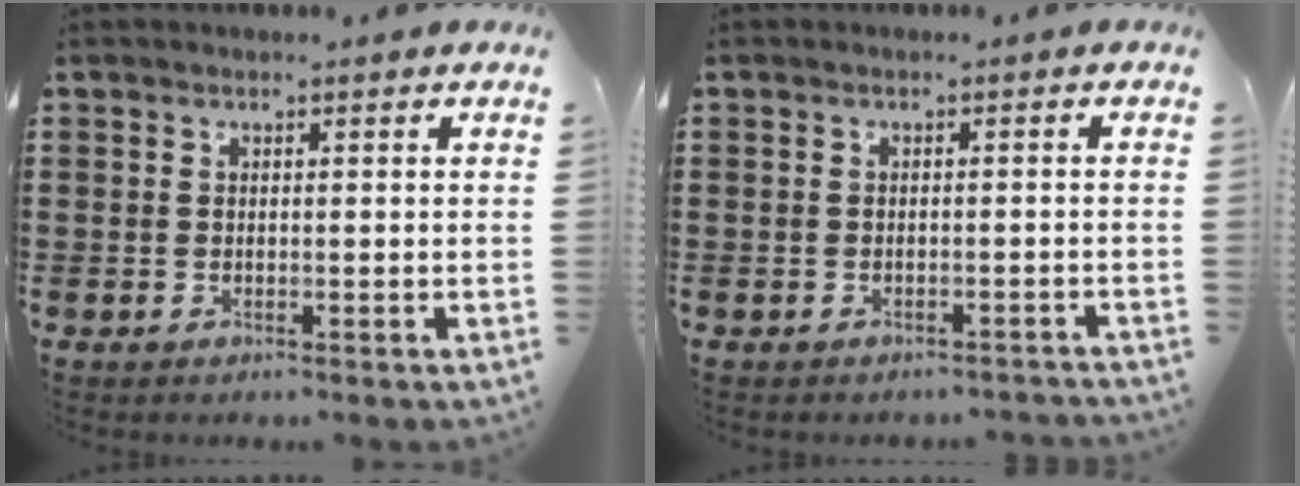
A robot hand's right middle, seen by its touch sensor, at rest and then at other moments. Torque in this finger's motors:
{"motor_torque": [0.04, 0.04, 0.01, 0.00]}